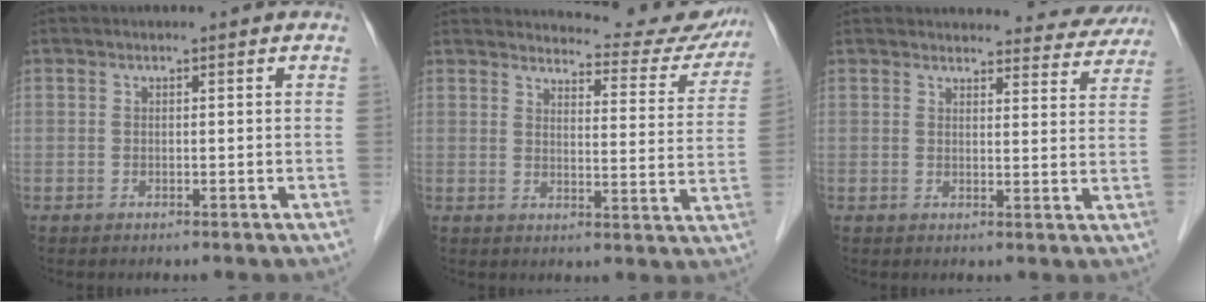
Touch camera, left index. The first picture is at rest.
{"total": 16.1, "force": [15.6, 2.8, 2.8], "torque": [-0.012, -0.056, 0.164]}
{"total": 15.8, "force": [15.2, 3.6, 2.4], "torque": [0.000, -0.020, 0.157]}